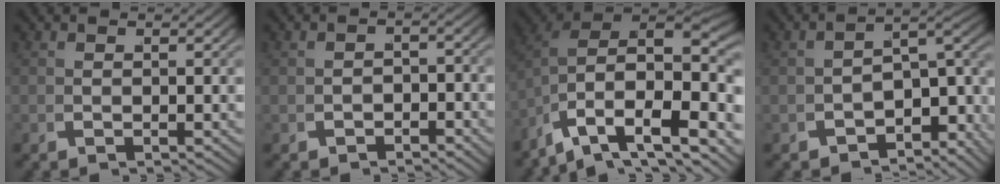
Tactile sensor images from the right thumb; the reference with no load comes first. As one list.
[{"total": 1.9, "force": [-1.7, 0.7, 0.4], "torque": [0.001, -0.008, -0.025]}, {"total": 16.7, "force": [-2.2, 11.3, 12.2], "torque": [-0.196, -0.055, -0.028]}, {"total": 7.3, "force": [-2.7, 4.1, 5.3], "torque": [-0.080, -0.024, -0.030]}]